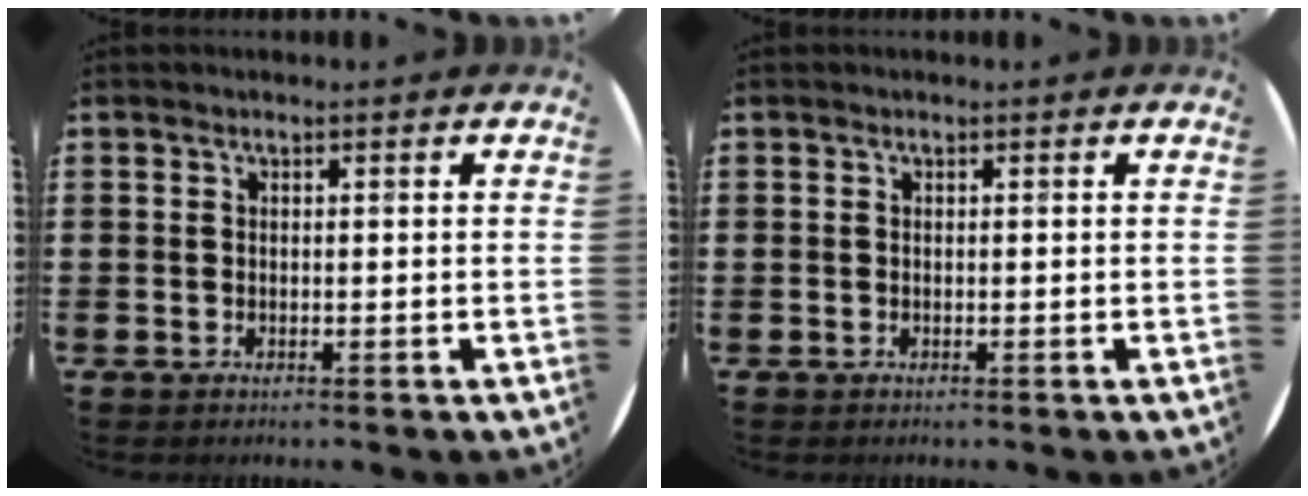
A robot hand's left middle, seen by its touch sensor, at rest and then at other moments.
{"total": 0.0}